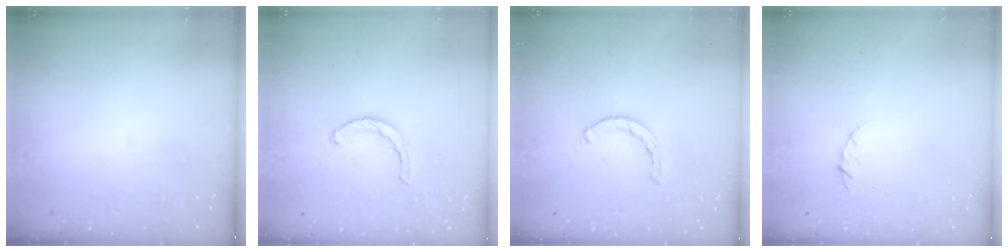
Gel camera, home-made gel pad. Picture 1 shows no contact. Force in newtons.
{"total": 3.1, "press": 3.0, "slide": 0.5}
{"total": 1.2, "press": 1.2, "slide": 0.2}
{"total": 3.9, "press": 3.9, "slide": 0.5}